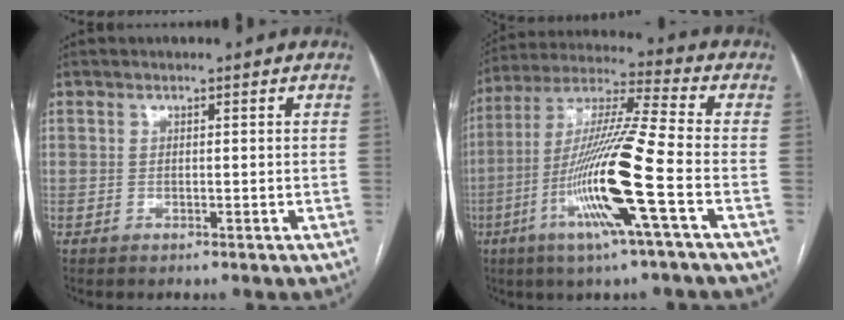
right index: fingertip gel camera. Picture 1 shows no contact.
{"total": 16.6, "force": [-5.4, -0.9, 15.7], "torque": [-0.312, -0.014, -0.110]}